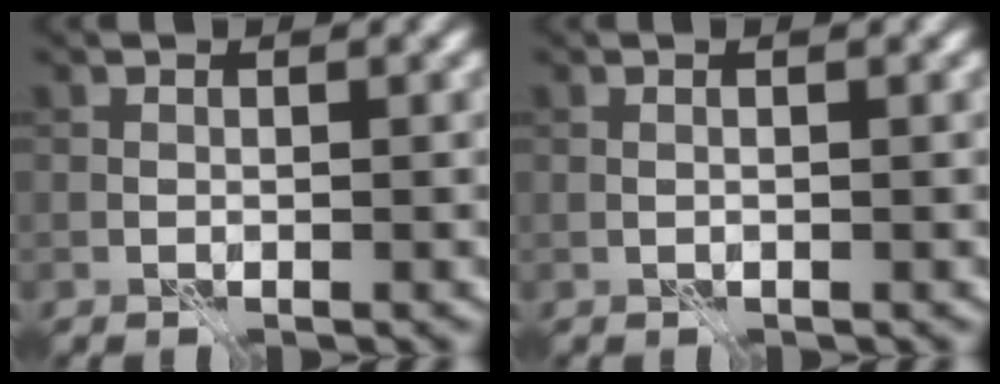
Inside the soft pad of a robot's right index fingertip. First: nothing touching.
{"total": 0.7, "force": [0.3, 0.1, 0.6], "torque": [-0.010, -0.008, 0.001]}